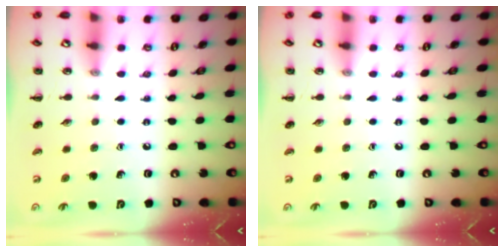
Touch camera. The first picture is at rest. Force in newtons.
{"total": 0.0}